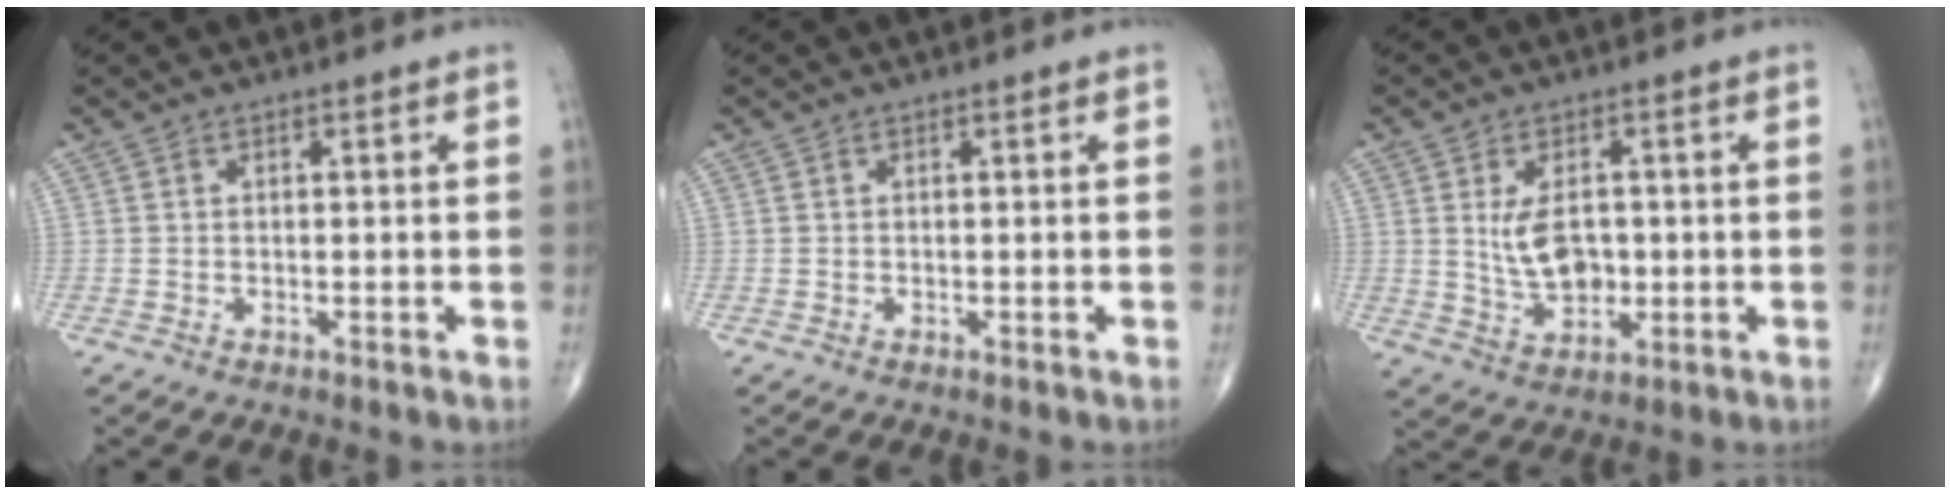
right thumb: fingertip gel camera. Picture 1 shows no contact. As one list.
[{"total": 0.0}, {"total": 7.5, "force": [0.5, 4.6, 5.9], "torque": [-0.090, -0.007, 0.020]}]